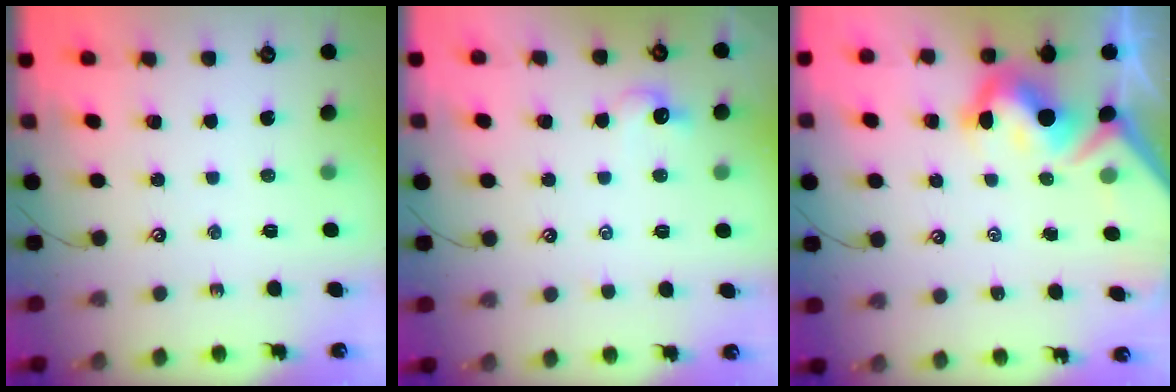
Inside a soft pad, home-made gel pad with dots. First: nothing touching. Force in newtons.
{"total": 1.5, "press": 1.5, "slide": 0.4}
{"total": 9.5, "press": 9.4, "slide": 1.6}